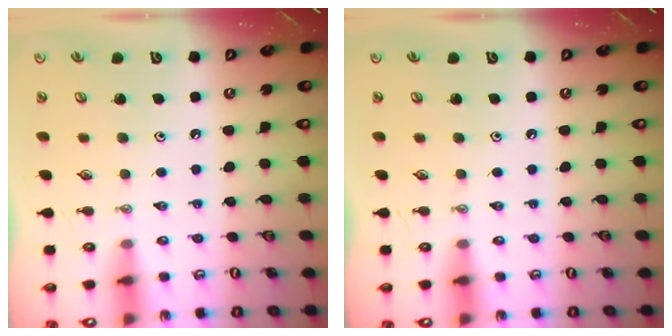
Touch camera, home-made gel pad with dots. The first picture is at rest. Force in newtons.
{"total": 0.0}